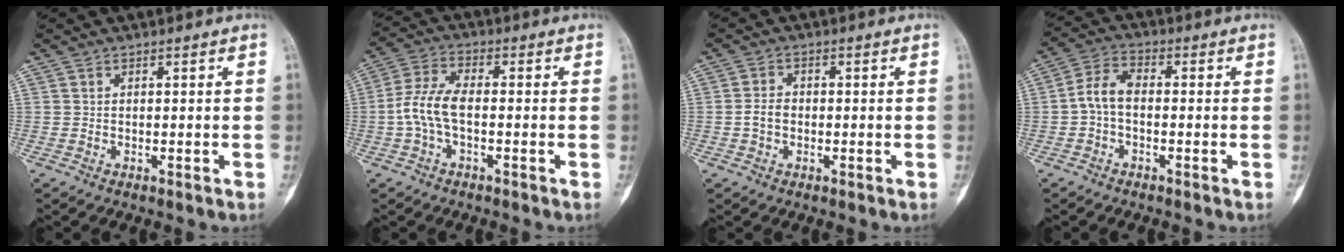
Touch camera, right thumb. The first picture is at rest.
{"total": 7.3, "force": [-1.3, 3.5, 6.3], "torque": [-0.145, 0.022, -0.030]}
{"total": 3.0, "force": [-0.6, 2.3, 1.9], "torque": [-0.032, 0.010, -0.016]}
{"total": 5.5, "force": [-0.9, 3.2, 4.4], "torque": [-0.086, 0.022, -0.029]}